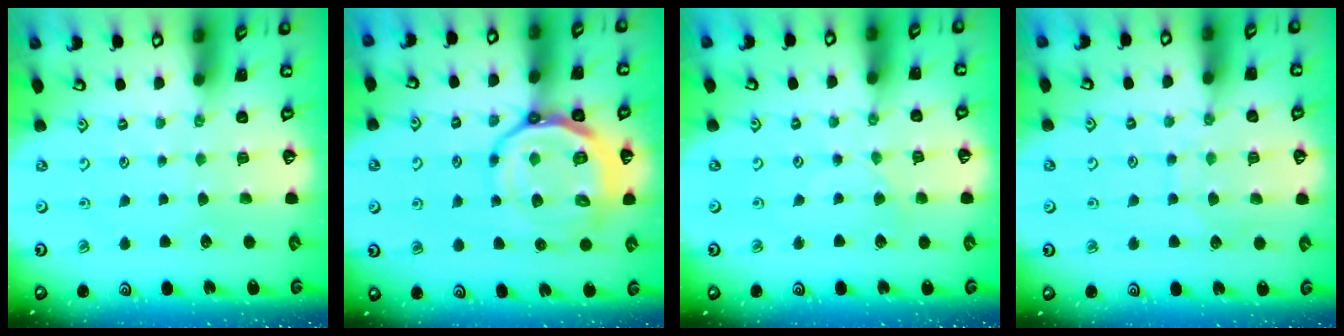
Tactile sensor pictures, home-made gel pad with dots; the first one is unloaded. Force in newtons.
{"total": 15.0, "press": 14.8, "slide": 2.7}
{"total": 2.3, "press": 2.3, "slide": 0.4}
{"total": 7.1, "press": 7.0, "slide": 0.6}